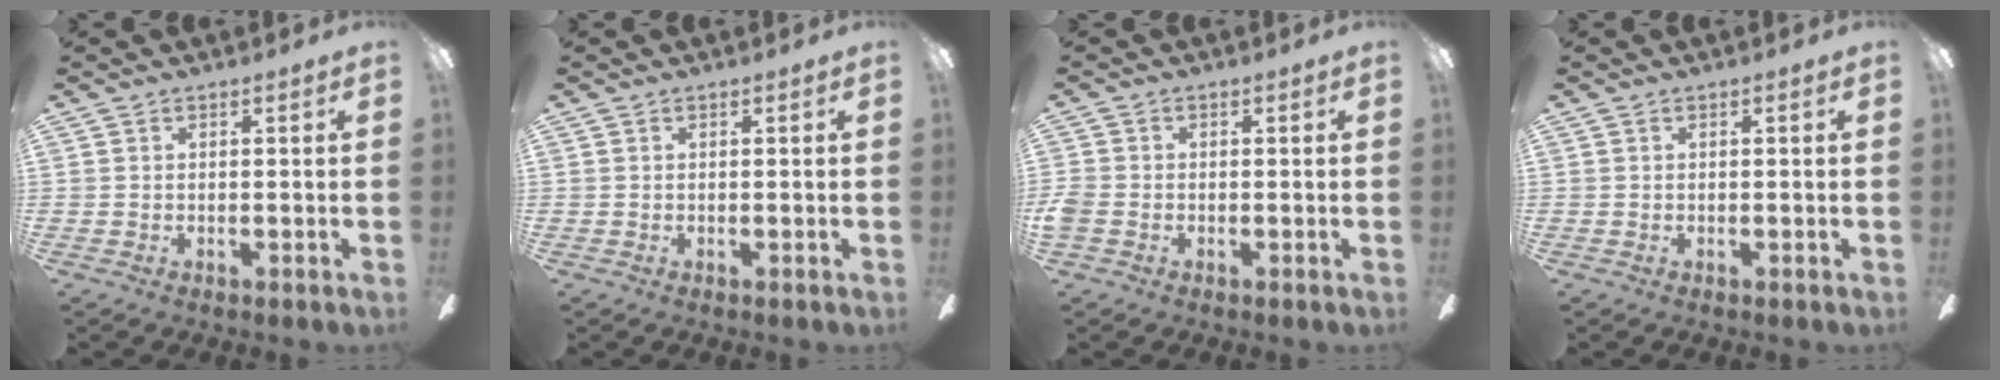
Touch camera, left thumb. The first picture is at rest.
{"total": 0.0}
{"total": 2.5, "force": [-0.8, 2.0, 1.3], "torque": [-0.028, 0.005, -0.016]}
{"total": 0.0}